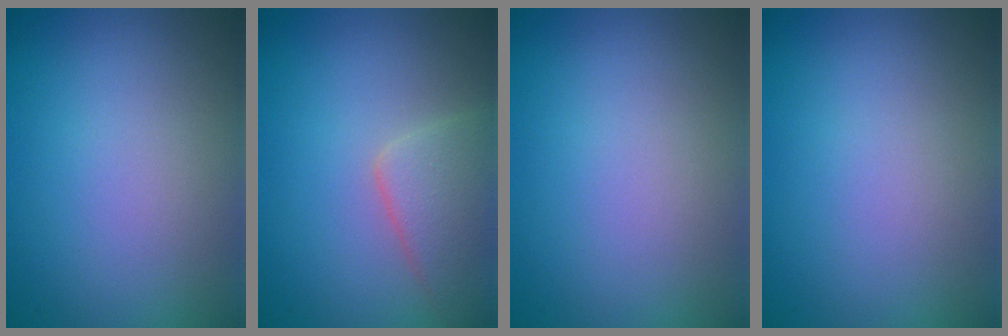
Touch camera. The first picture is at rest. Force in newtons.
{"total": 3.7, "press": 3.7, "slide": 0.3}
{"total": 0.0}
{"total": 0.0}